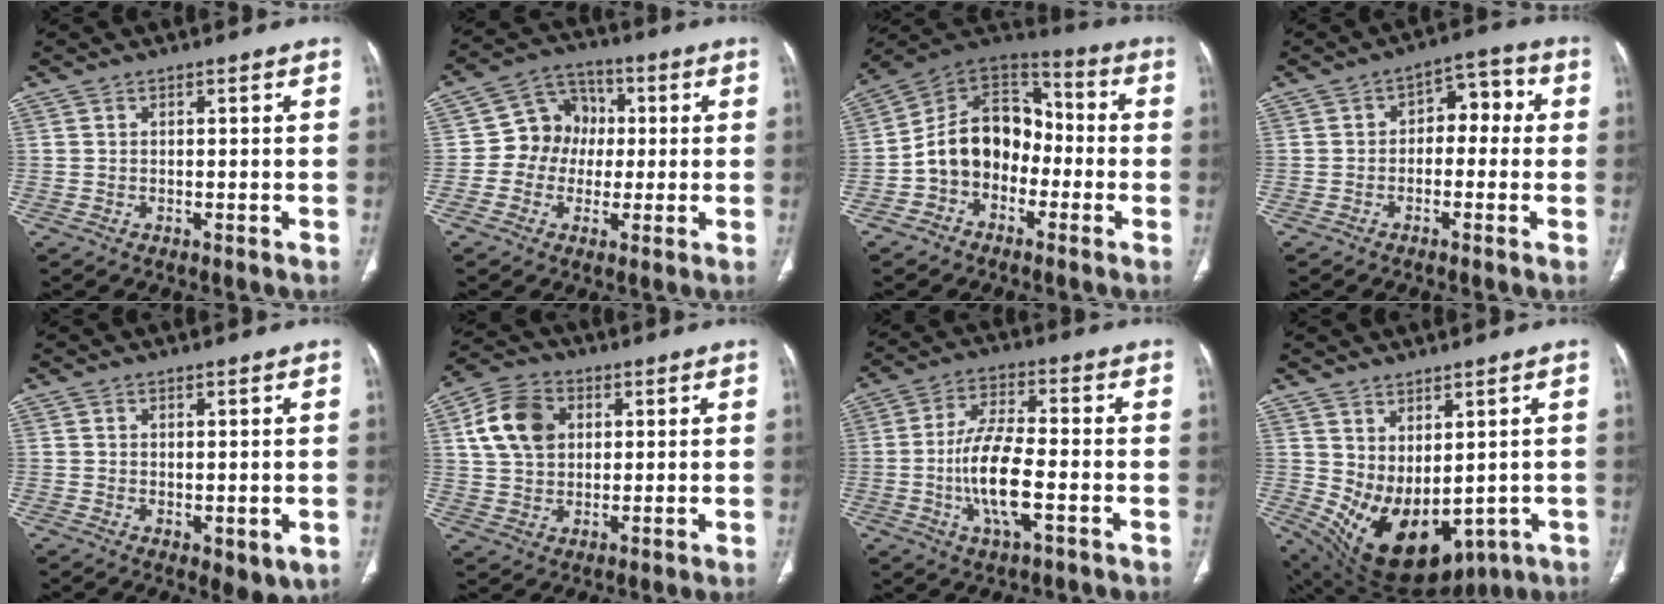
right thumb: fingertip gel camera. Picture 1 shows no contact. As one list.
[{"total": 9.3, "force": [-0.1, 8.4, 4.0], "torque": [-0.022, 0.023, -0.015]}, {"total": 14.2, "force": [-3.3, 10.9, 8.5], "torque": [-0.112, 0.060, -0.070]}, {"total": 6.9, "force": [-0.1, 4.6, 5.1], "torque": [-0.035, 0.037, -0.014]}, {"total": 4.9, "force": [-0.7, 2.4, 4.3], "torque": [-0.049, -0.012, 0.002]}, {"total": 11.0, "force": [3.1, 8.2, 6.7], "torque": [-0.109, 0.005, 0.055]}, {"total": 11.8, "force": [-2.9, 4.1, 10.7], "torque": [-0.214, 0.012, -0.055]}, {"total": 16.2, "force": [-1.9, 9.7, 12.9], "torque": [-0.211, -0.017, 0.012]}]